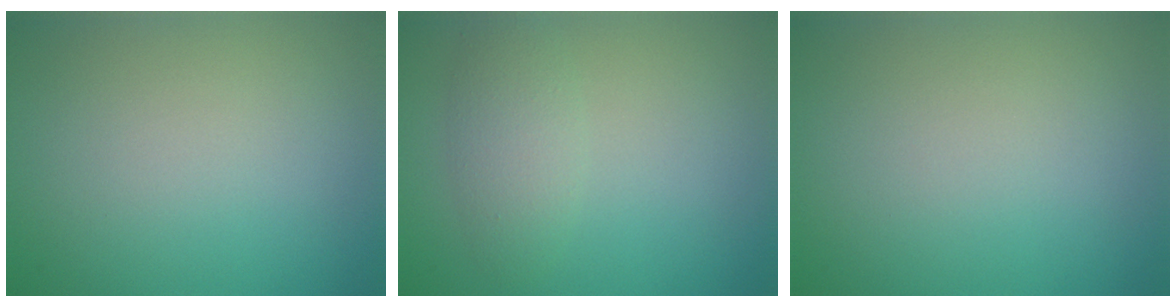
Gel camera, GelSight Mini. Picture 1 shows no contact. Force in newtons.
{"total": 2.4, "press": 2.4, "slide": 0.1}
{"total": 0.0}